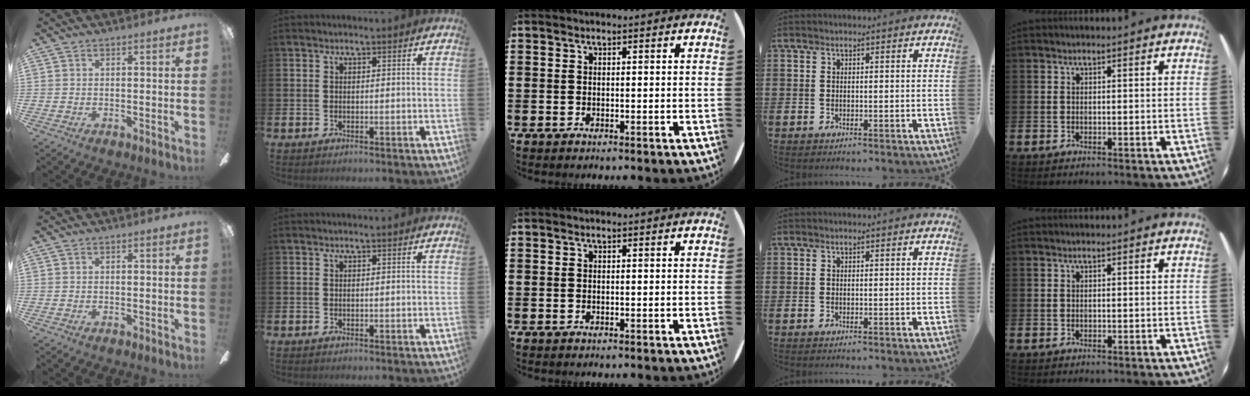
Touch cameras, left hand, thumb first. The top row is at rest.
{}